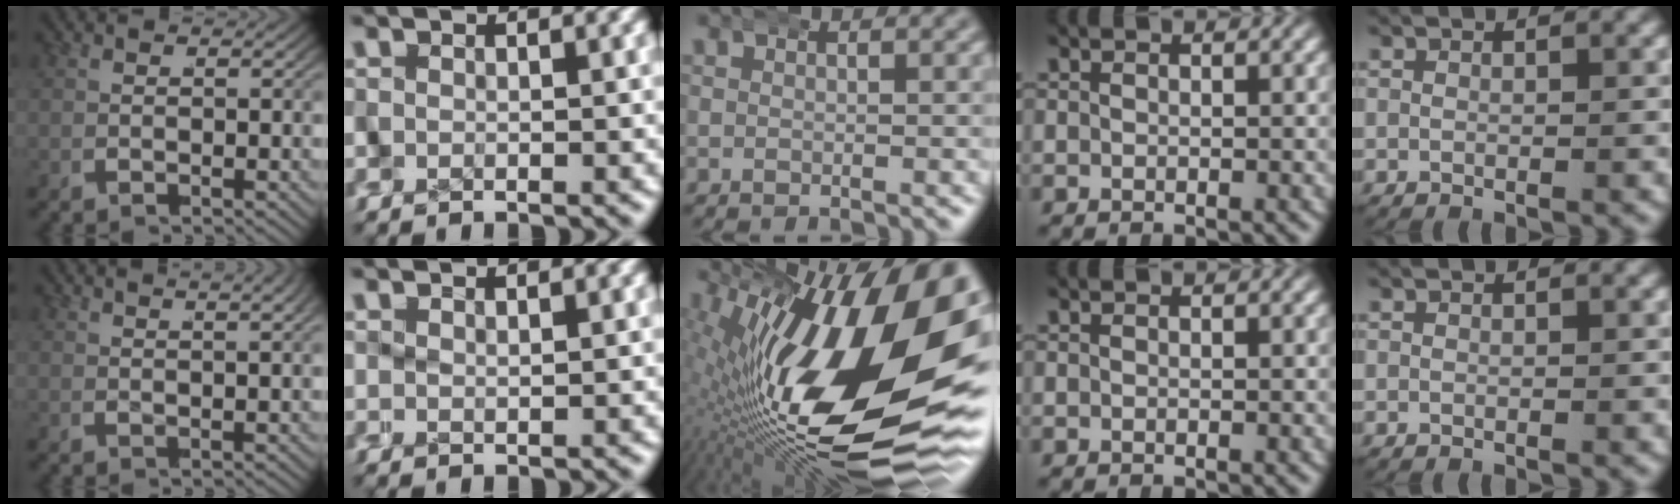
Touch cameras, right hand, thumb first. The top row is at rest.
{"thumb": {"total": 2.4, "force": [1.9, 0.2, 1.4], "torque": [-0.005, 0.009, 0.029]}, "index": {"total": 1.0, "force": [0.9, 0.2, 0.2], "torque": [-0.003, -0.003, 0.017]}, "middle": {"total": 25.5, "force": [-2.0, 11.0, 23.0], "torque": [-0.339, -0.001, -0.005]}}